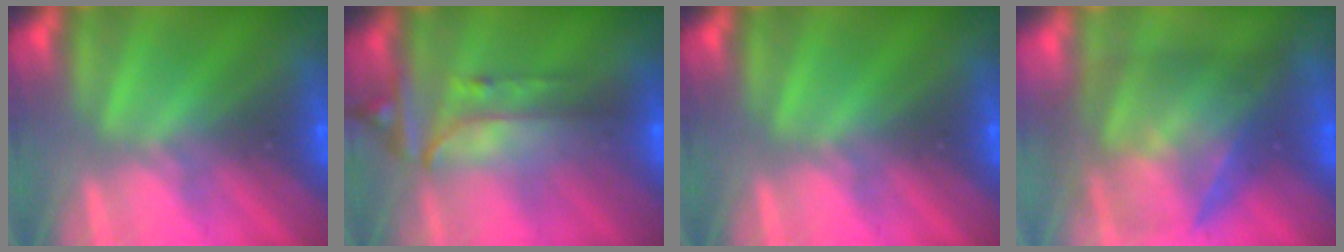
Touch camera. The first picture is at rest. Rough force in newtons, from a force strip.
{"total": 6.8}
{"total": 0.0}
{"total": 7.8}